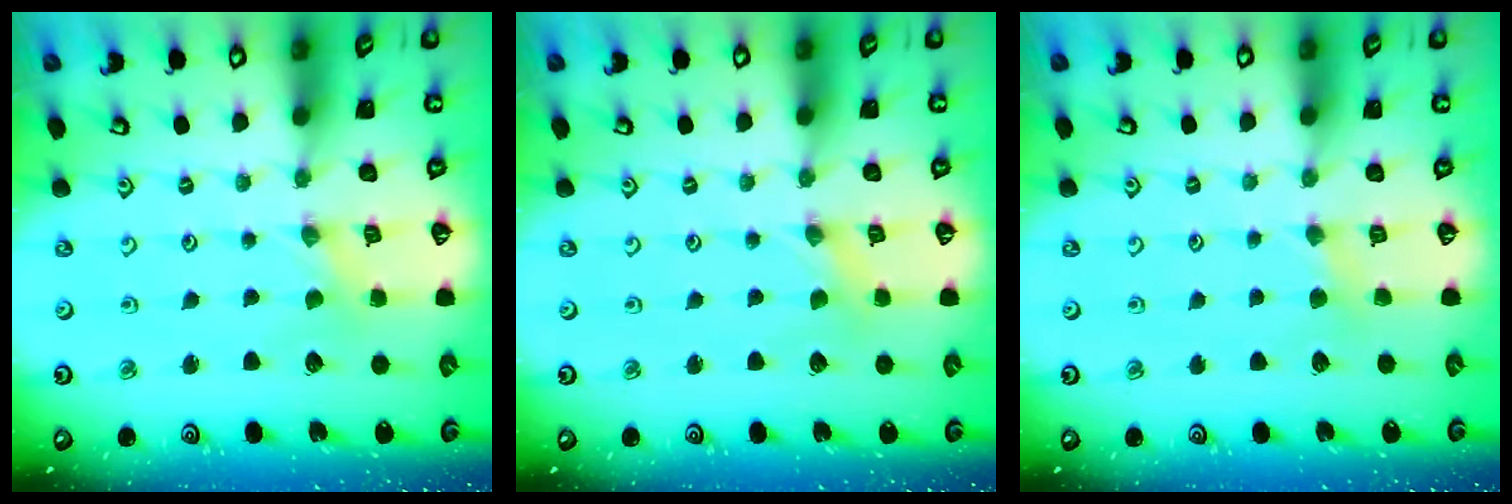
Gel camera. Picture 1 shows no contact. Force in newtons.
{"total": 0.0}
{"total": 3.2, "press": 3.2, "slide": 0.5}